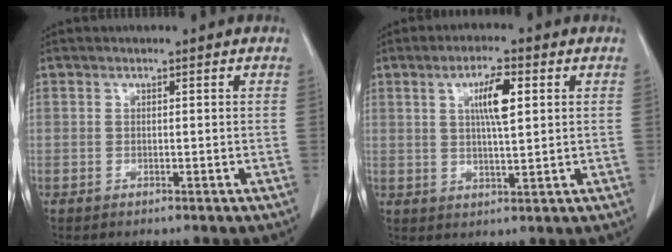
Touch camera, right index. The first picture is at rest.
{"total": 6.1, "force": [1.9, 0.9, 5.7], "torque": [-0.103, 0.002, 0.033]}